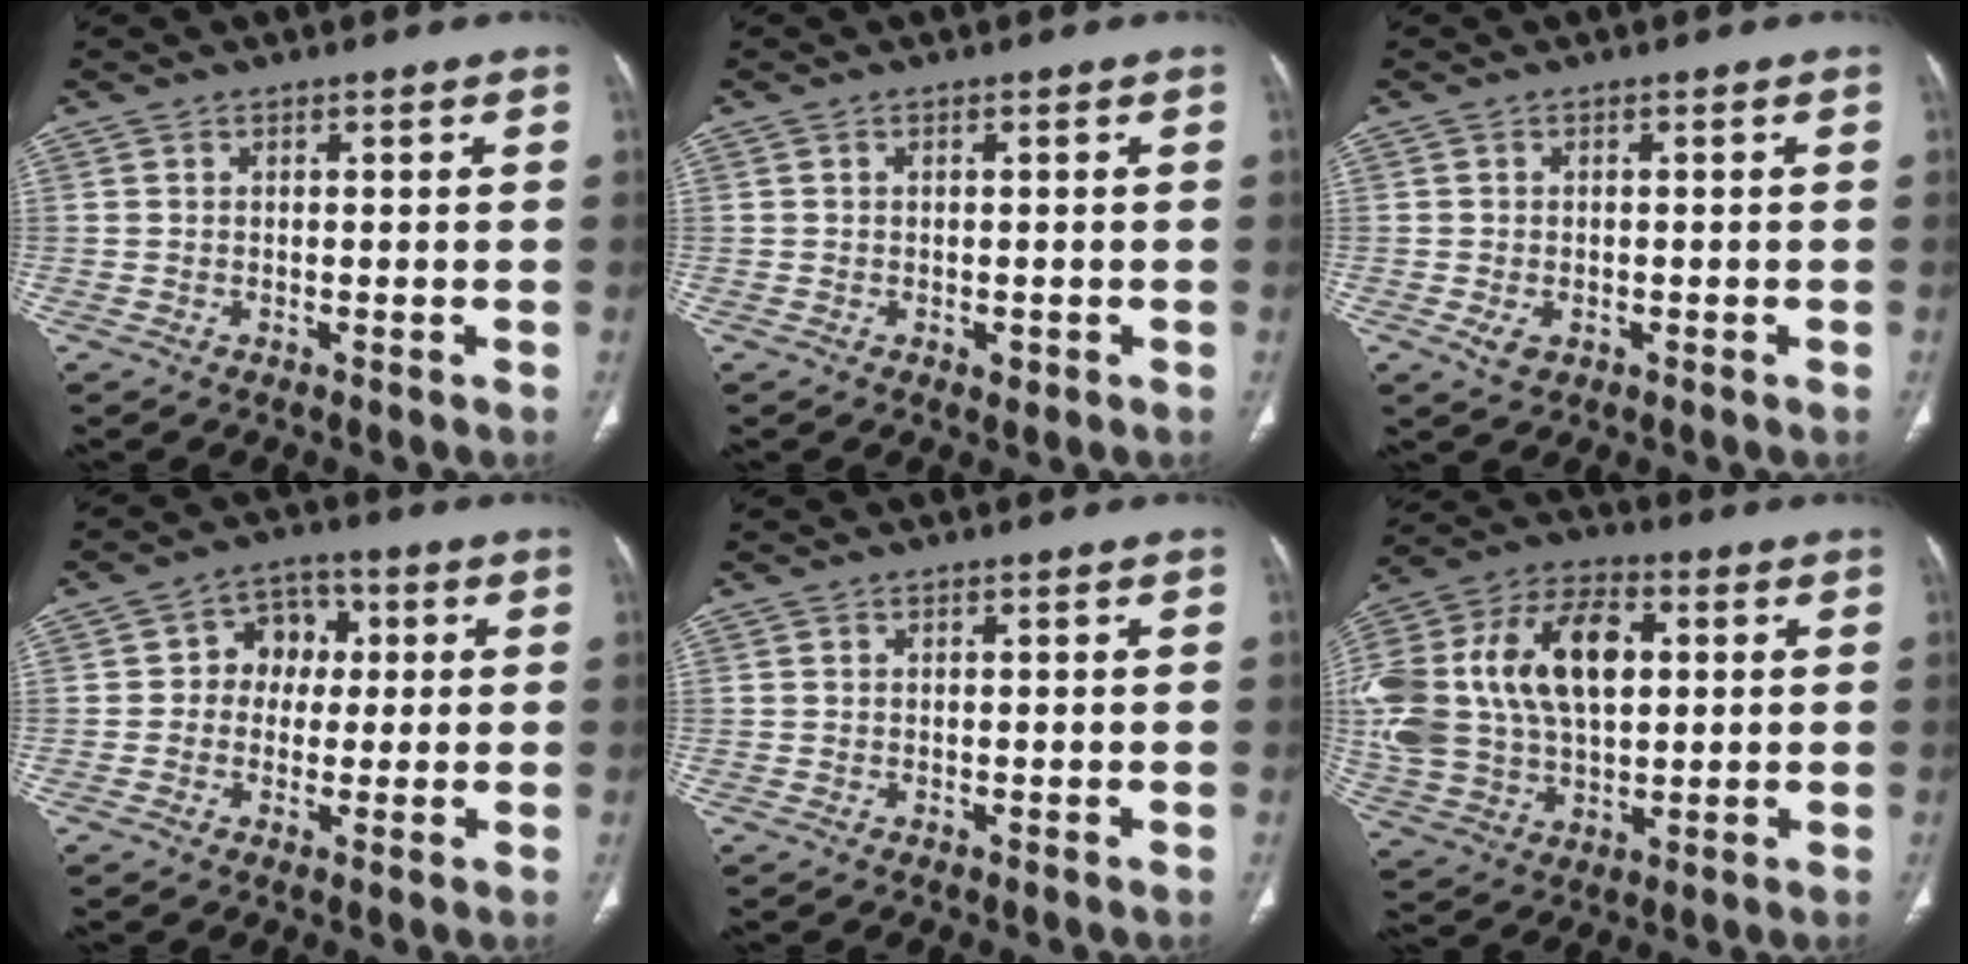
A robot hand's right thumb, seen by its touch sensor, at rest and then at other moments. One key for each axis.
{"total": 1.2, "fx": -0.4, "fy": 0.7, "fz": 0.9, "tx": -0.010, "ty": -0.002, "tz": -0.002}
{"total": 2.5, "fx": -0.9, "fy": 1.6, "fz": 1.6, "tx": -0.029, "ty": 0.000, "tz": -0.007}
{"total": 6.8, "fx": 0.7, "fy": 5.7, "fz": 3.5, "tx": -0.012, "ty": 0.014, "tz": 0.002}
{"total": 0.0}
{"total": 29.3, "fx": 5.1, "fy": 18.5, "fz": 22.1, "tx": -0.489, "ty": 0.042, "tz": 0.101}